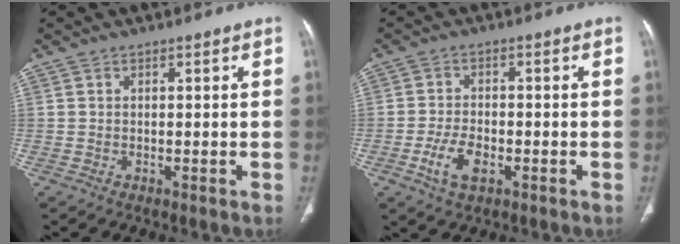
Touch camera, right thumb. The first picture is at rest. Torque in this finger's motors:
{"motor_torque": [0.15, -0.10, 0.16, -0.43, 0.04]}